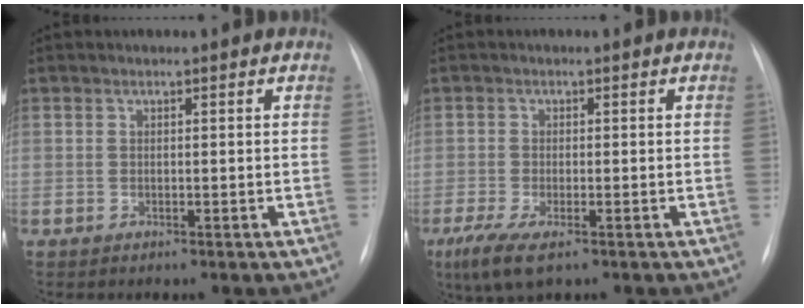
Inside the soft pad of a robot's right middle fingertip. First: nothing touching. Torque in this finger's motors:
{"motor_torque": [0.98, -0.76, 0.29, 0.10]}